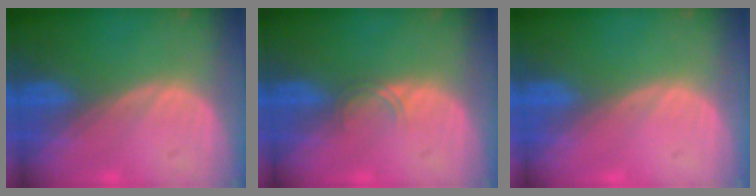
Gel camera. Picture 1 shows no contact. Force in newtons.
{"total": 1.4, "press": 1.4, "slide": 0.2}
{"total": 0.0}